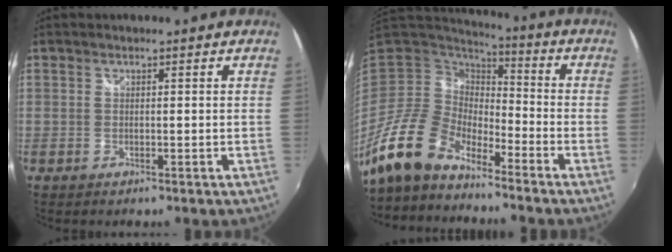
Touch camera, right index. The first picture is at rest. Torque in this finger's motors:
{"motor_torque": [-0.15, -0.16, -0.63, -0.21]}